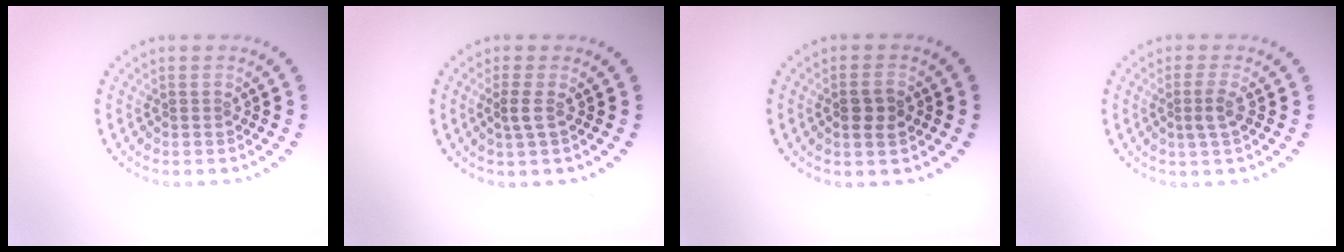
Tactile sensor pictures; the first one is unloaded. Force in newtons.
{"total": 1.2, "press": 0.9, "slide": 0.8}
{"total": 2.2, "press": 2.1, "slide": 0.5}
{"total": 1.7, "press": 1.3, "slide": 1.0}